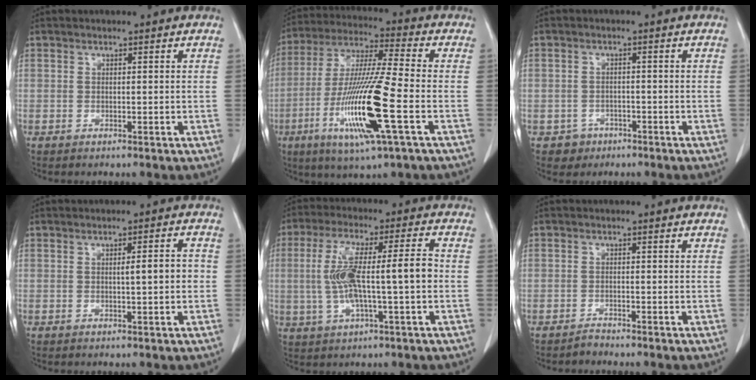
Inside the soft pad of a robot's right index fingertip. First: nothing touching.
{"total": 17.6, "force": [-5.5, 0.4, 16.7], "torque": [-0.343, -0.024, -0.105]}
{"total": 3.1, "force": [-1.6, 2.6, -0.2], "torque": [0.007, 0.014, -0.023]}
{"total": 3.1, "force": [-0.1, 0.3, 3.1], "torque": [-0.050, 0.003, -0.002]}
{"total": 11.9, "force": [-0.5, 1.6, 11.8], "torque": [-0.229, 0.021, -0.007]}
{"total": 1.1, "force": [-1.1, 0.1, -0.2], "torque": [0.006, -0.003, -0.019]}